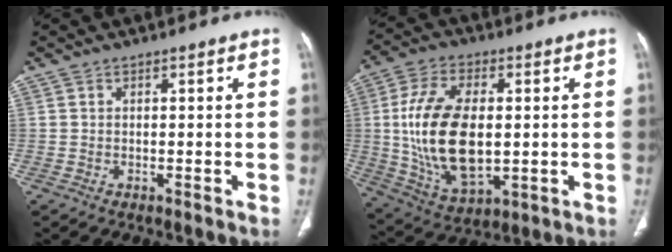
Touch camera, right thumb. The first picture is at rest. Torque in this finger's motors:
{"motor_torque": [-0.66, 2.28, 2.07, 0.13, 0.23]}